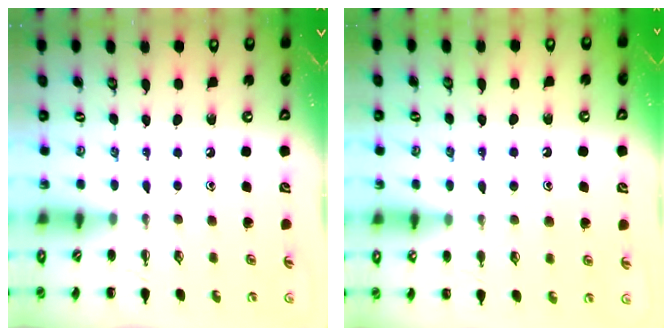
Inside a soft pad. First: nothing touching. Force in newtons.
{"total": 8.6, "press": 8.5, "slide": 1.1}